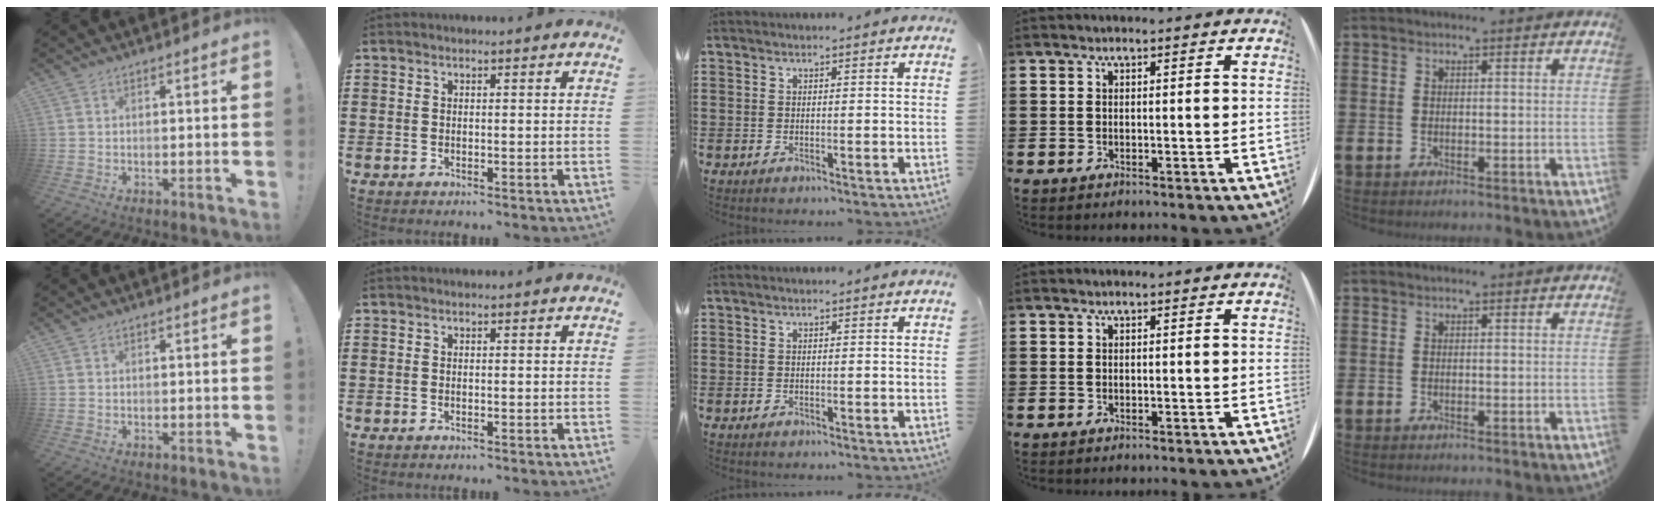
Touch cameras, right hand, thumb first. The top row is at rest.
{}